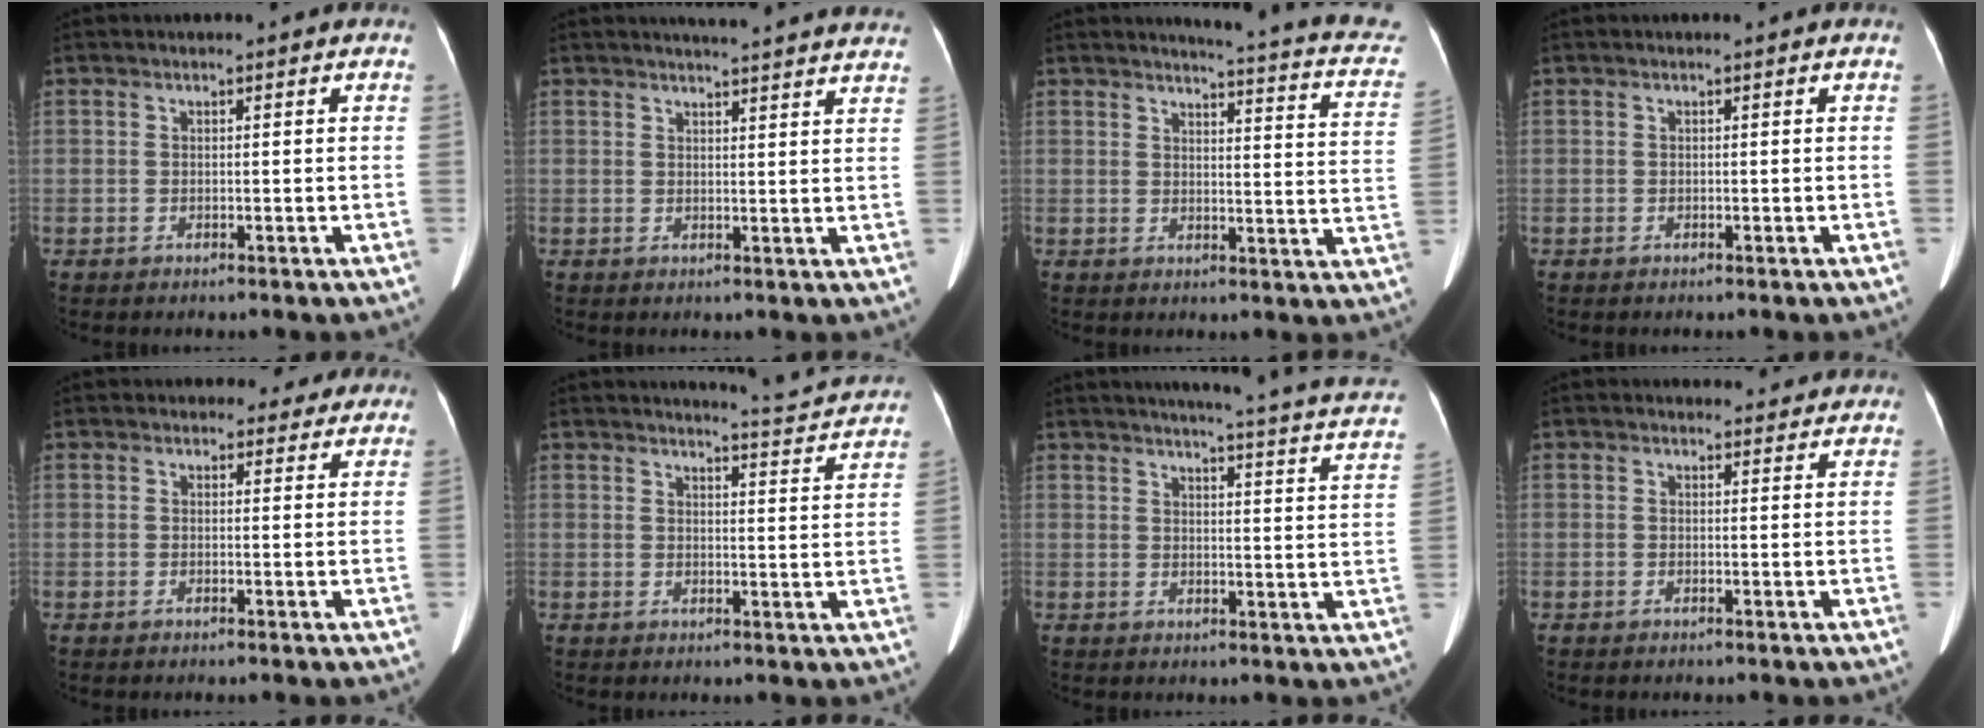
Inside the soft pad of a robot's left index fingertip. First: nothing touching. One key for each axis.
{"total": 15.4, "fx": 14.6, "fy": 0.7, "fz": 4.9, "tx": -0.059, "ty": -0.014, "tz": 0.165}
{"total": 15.0, "fx": 13.4, "fy": 1.7, "fz": 6.6, "tx": -0.062, "ty": -0.059, "tz": 0.119}
{"total": 0.0}
{"total": 3.3, "fx": 2.7, "fy": 1.8, "fz": 0.1, "tx": 0.009, "ty": -0.001, "tz": 0.022}
{"total": 7.0, "fx": 6.9, "fy": -0.6, "fz": 0.2, "tx": -0.021, "ty": -0.021, "tz": 0.079}
{"total": 22.5, "fx": 21.0, "fy": 0.5, "fz": 8.3, "tx": -0.103, "ty": -0.068, "tz": 0.228}
{"total": 3.6, "fx": 3.3, "fy": 1.3, "fz": 0.2, "tx": 0.003, "ty": 0.002, "tz": 0.030}